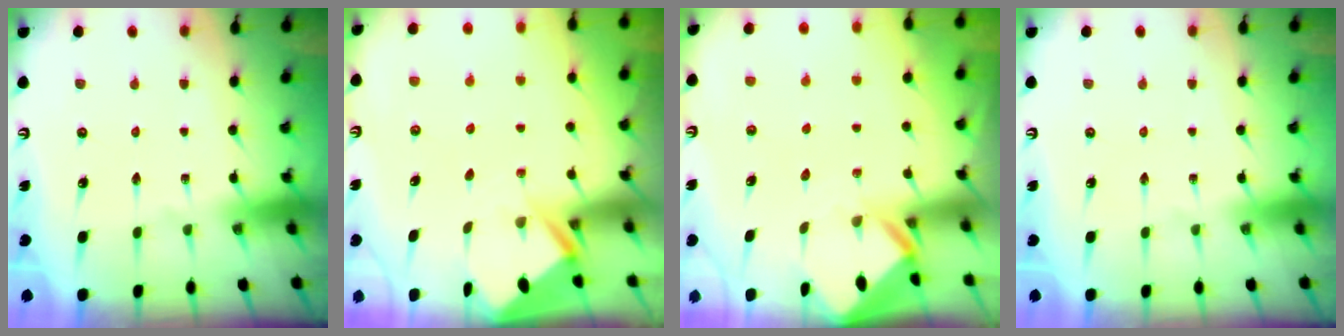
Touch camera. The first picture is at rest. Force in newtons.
{"total": 2.7, "press": 2.7, "slide": 0.3}
{"total": 3.0, "press": 3.0, "slide": 0.2}
{"total": 0.0}